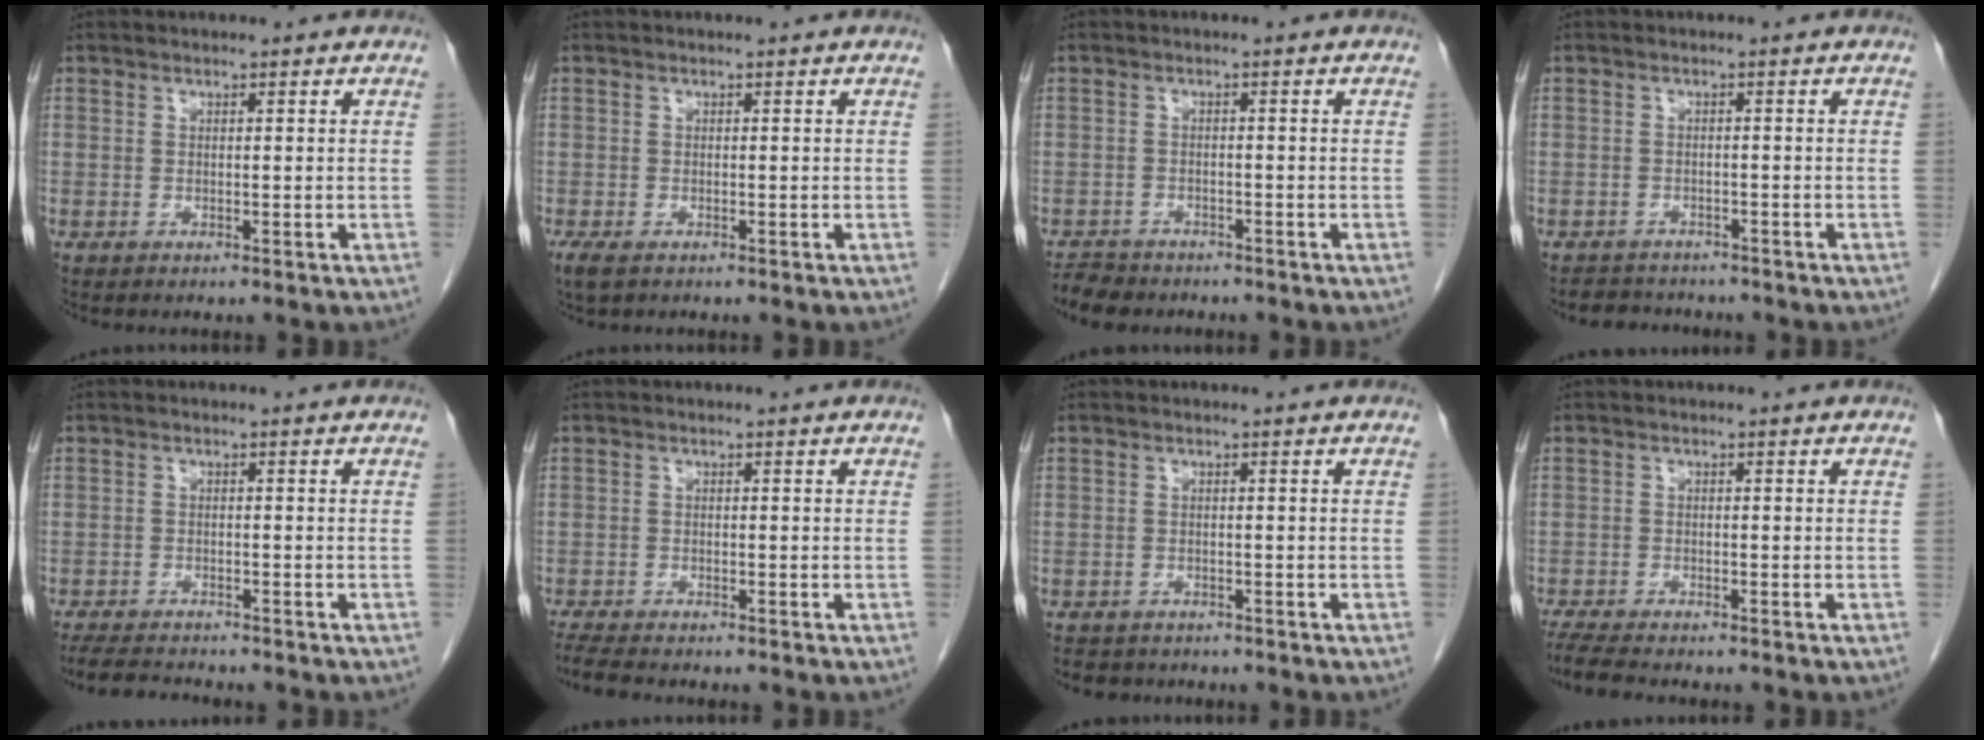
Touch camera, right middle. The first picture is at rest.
{"total": 2.6, "force": [-1.6, 1.2, 1.6], "torque": [-0.041, -0.009, -0.023]}
{"total": 4.2, "force": [-3.8, 1.5, 0.9], "torque": [-0.022, -0.009, -0.061]}
{"total": 3.9, "force": [-3.7, 1.4, 0.1], "torque": [-0.006, -0.006, -0.054]}
{"total": 5.9, "force": [-5.5, 0.8, 2.0], "torque": [-0.035, -0.019, -0.089]}
{"total": 4.7, "force": [-4.2, 0.6, 2.1], "torque": [-0.040, -0.016, -0.071]}
{"total": 4.1, "force": [-3.6, 2.0, 0.7], "torque": [-0.012, 0.000, -0.046]}
{"total": 5.7, "force": [-5.1, 0.7, 2.5], "torque": [-0.047, -0.018, -0.086]}